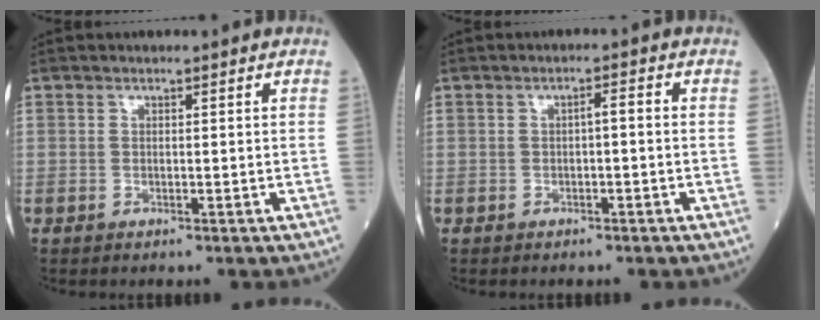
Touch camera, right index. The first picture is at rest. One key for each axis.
{"total": 1.7, "fx": -0.2, "fy": 0.3, "fz": 1.7, "tx": -0.025, "ty": 0.008, "tz": -0.002}